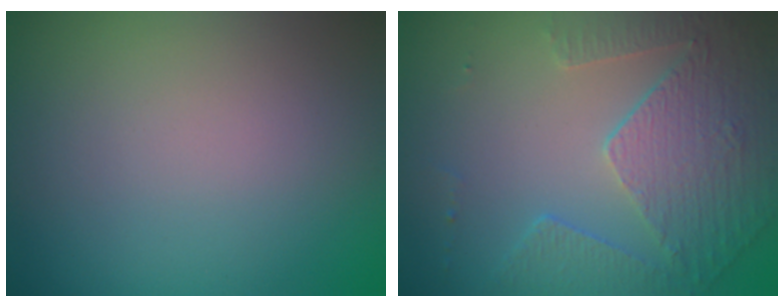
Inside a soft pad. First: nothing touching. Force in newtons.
{"total": 4.7, "press": 3.5, "slide": 3.1}